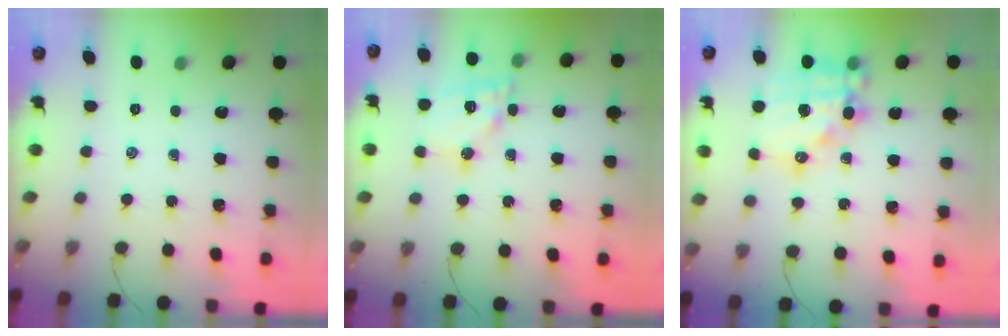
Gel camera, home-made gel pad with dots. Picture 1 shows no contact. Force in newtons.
{"total": 14.4, "press": 14.1, "slide": 2.8}
{"total": 16.4, "press": 16.0, "slide": 3.7}